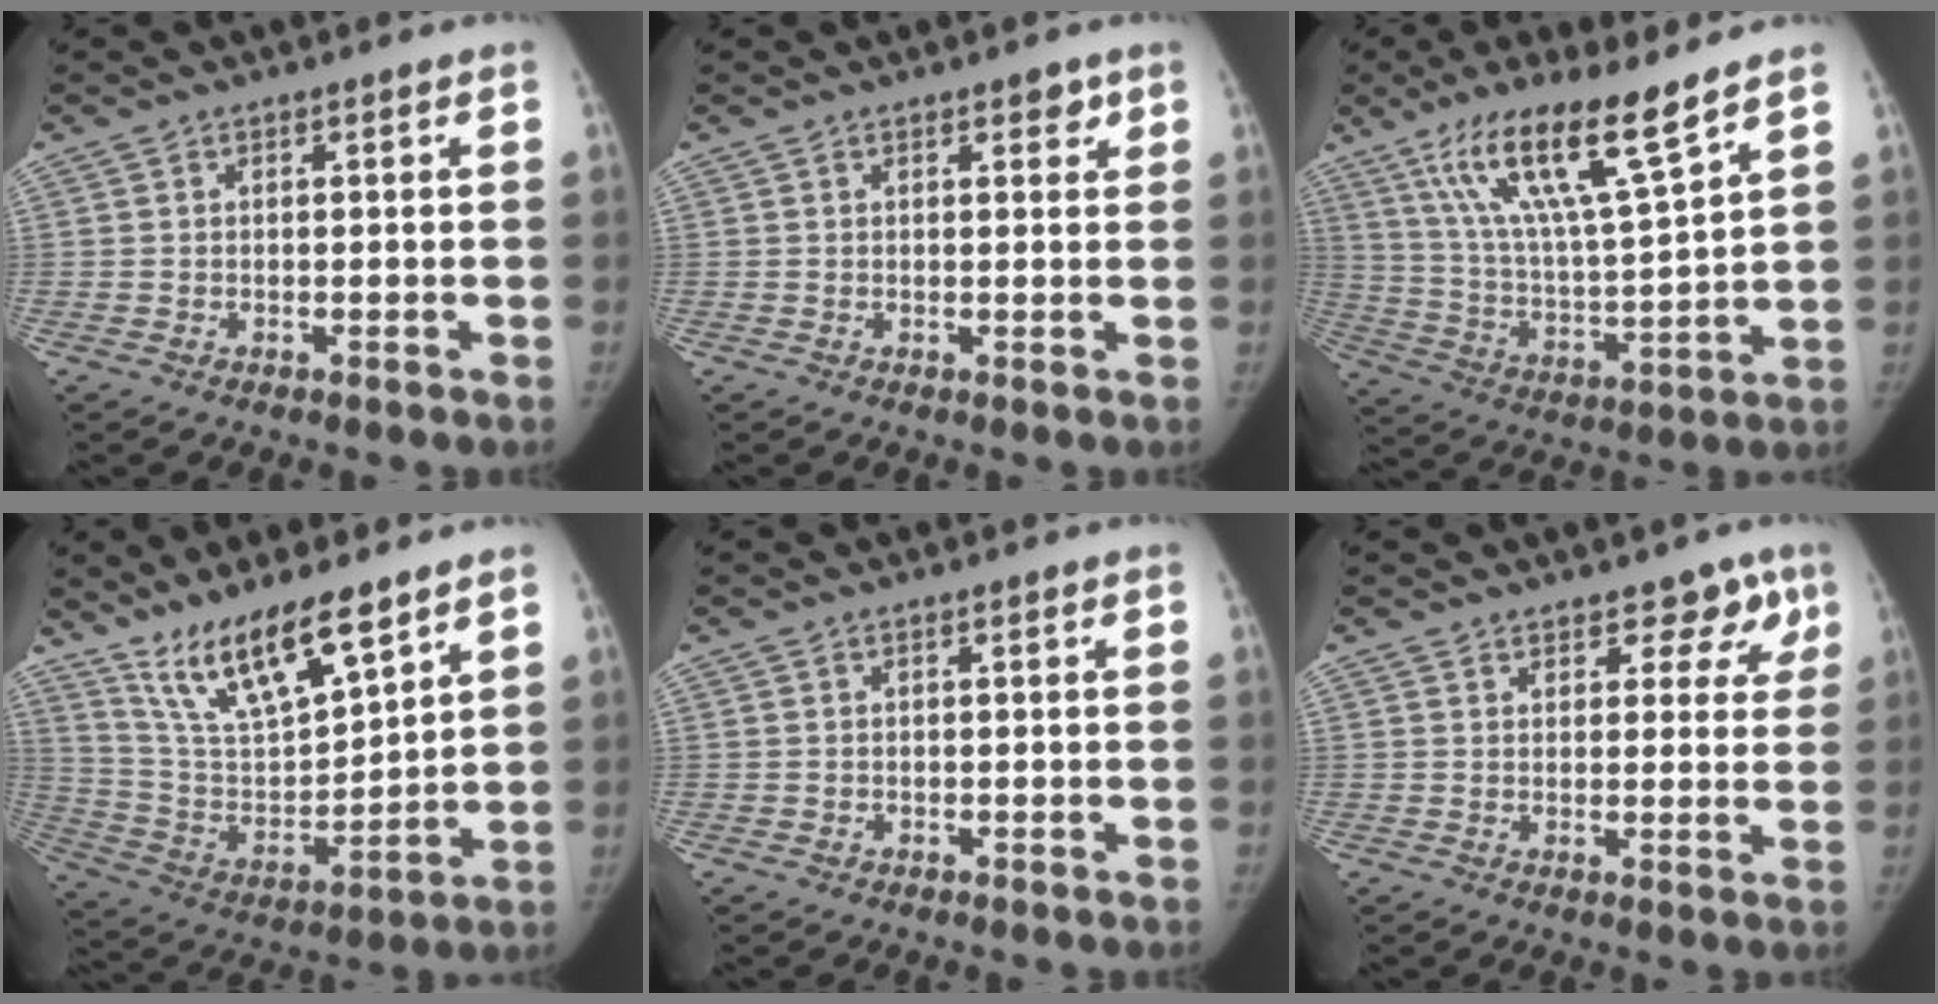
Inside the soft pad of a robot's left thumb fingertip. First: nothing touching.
{"total": 2.1, "force": [1.3, 1.0, 1.4], "torque": [-0.006, -0.005, 0.016]}
{"total": 17.4, "force": [11.3, 2.2, 13.0], "torque": [-0.225, -0.058, 0.216]}
{"total": 16.4, "force": [11.9, 4.4, 10.4], "torque": [-0.164, -0.062, 0.237]}
{"total": 0.0}
{"total": 6.1, "force": [4.0, 3.8, 2.6], "torque": [0.017, -0.015, 0.047]}